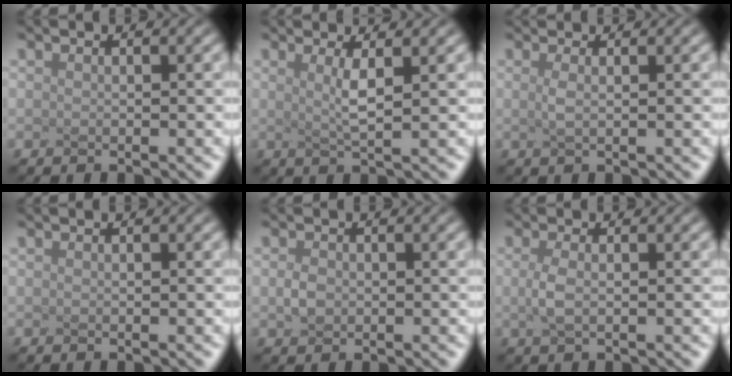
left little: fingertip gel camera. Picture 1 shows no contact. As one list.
[{"total": 1.5, "force": [-0.5, -0.9, 1.0], "torque": [-0.051, -0.007, 0.032]}, {"total": 0.6, "force": [0.0, -0.1, 0.6], "torque": [-0.030, -0.002, 0.006]}, {"total": 0.0}, {"total": 1.5, "force": [-1.2, -0.5, -0.7], "torque": [-0.028, -0.006, 0.024]}, {"total": 1.4, "force": [-1.2, -0.6, 0.4], "torque": [-0.039, -0.005, 0.018]}]